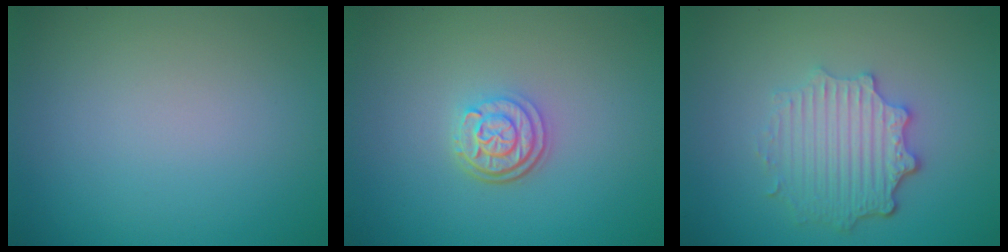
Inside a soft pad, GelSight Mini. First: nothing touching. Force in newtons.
{"total": 3.0, "press": 2.4, "slide": 1.8}
{"total": 4.4, "press": 3.6, "slide": 2.6}